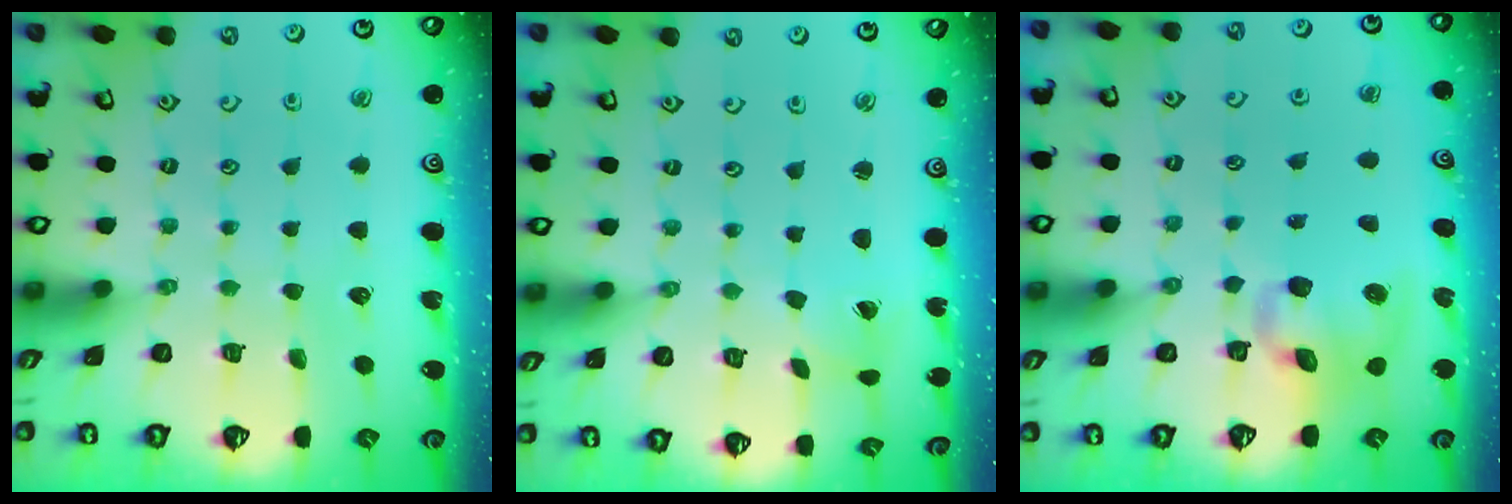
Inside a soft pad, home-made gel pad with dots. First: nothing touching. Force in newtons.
{"total": 1.0, "press": 1.0, "slide": 0.1}
{"total": 10.5, "press": 10.4, "slide": 1.8}